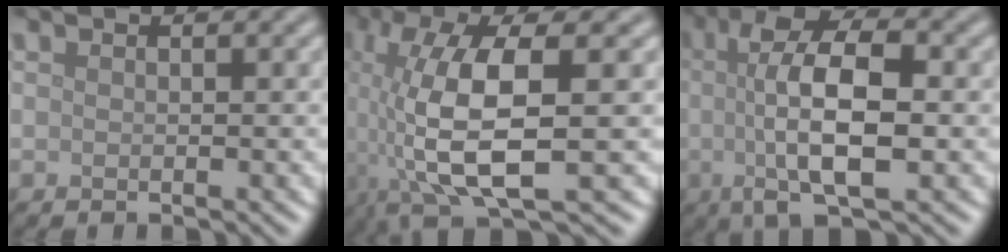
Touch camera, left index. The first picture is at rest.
{"total": 11.1, "force": [-2.4, 3.7, 10.2], "torque": [-0.214, -0.001, -0.046]}
{"total": 8.6, "force": [-0.1, 2.9, 8.1], "torque": [-0.135, 0.009, -0.007]}